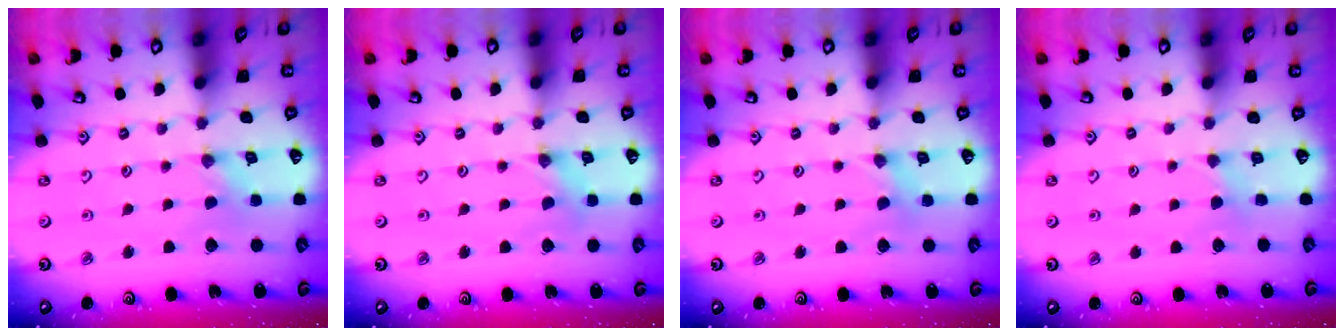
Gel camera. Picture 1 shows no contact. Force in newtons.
{"total": 0.8, "press": 0.8, "slide": 0.0}
{"total": 2.8, "press": 2.8, "slide": 0.3}
{"total": 2.9, "press": 2.8, "slide": 0.4}